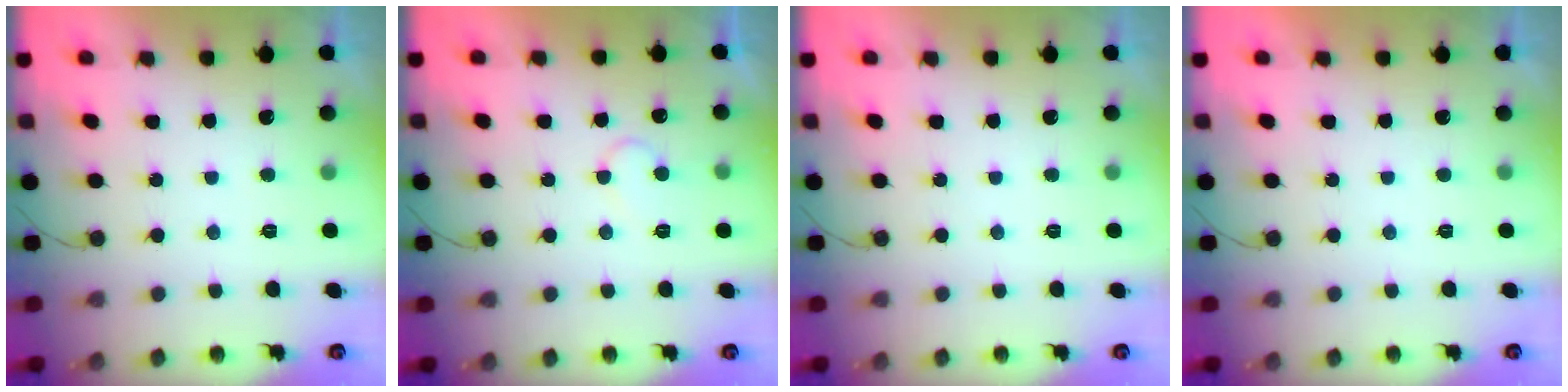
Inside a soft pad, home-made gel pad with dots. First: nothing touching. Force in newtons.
{"total": 5.6, "press": 5.6, "slide": 0.5}
{"total": 0.0}
{"total": 1.7, "press": 1.7, "slide": 0.0}